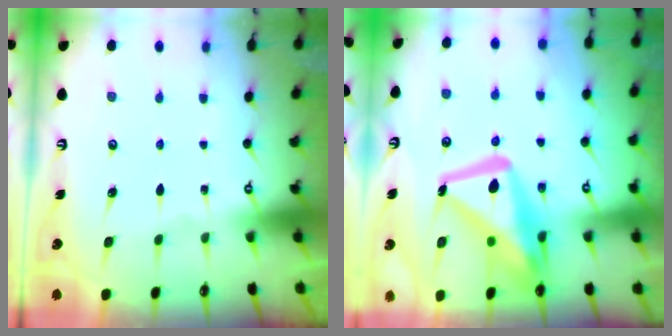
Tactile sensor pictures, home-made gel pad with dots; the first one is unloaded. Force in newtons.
{"total": 16.8, "press": 16.8, "slide": 1.5}